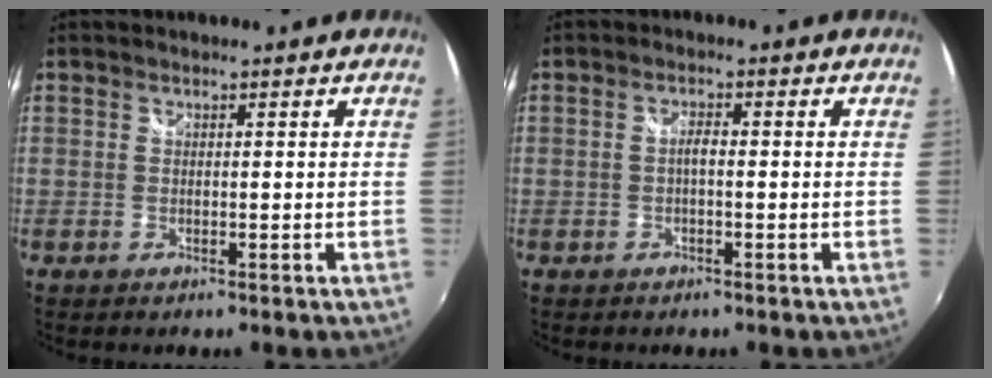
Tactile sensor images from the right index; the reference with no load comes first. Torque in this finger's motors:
{"motor_torque": [0.48, 0.29, 0.22, 0.04]}